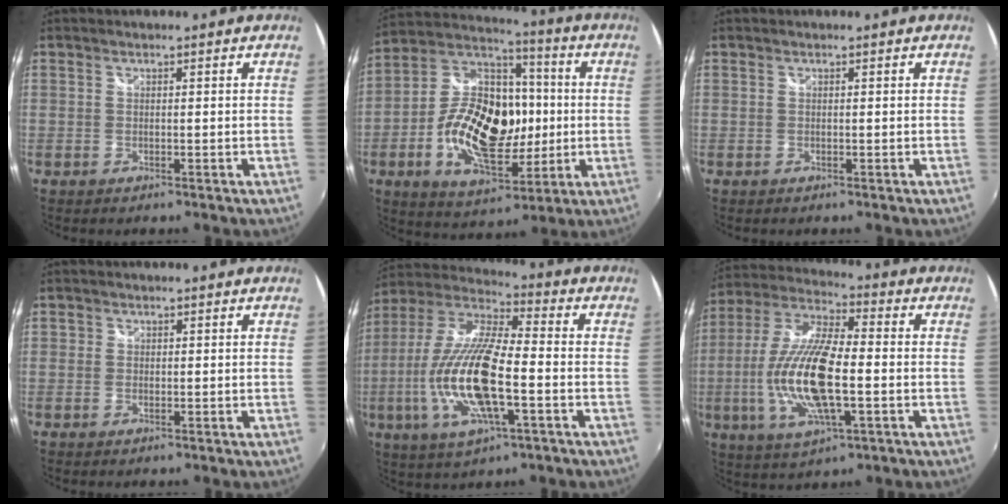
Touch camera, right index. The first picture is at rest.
{"total": 20.5, "force": [-2.7, 12.0, 16.3], "torque": [-0.317, 0.019, -0.040]}
{"total": 0.0}
{"total": 0.7, "force": [0.0, 0.7, 0.1], "torque": [-0.002, -0.001, -0.003]}
{"total": 19.7, "force": [-4.8, 5.7, 18.2], "torque": [-0.372, -0.016, -0.097]}
{"total": 17.7, "force": [-3.0, 5.6, 16.5], "torque": [-0.338, -0.007, -0.059]}